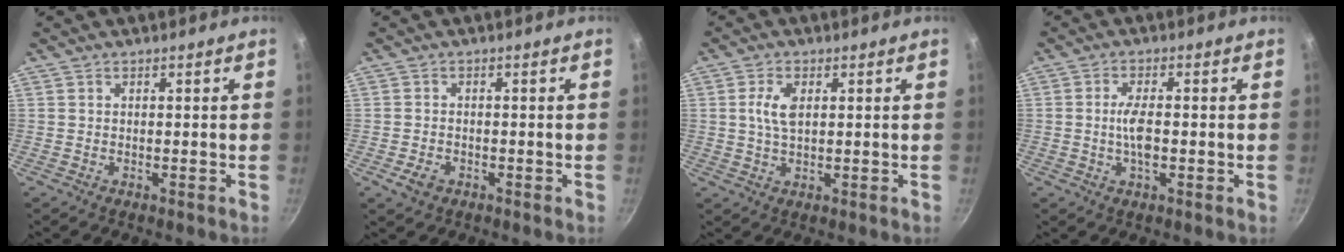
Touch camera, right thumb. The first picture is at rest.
{"total": 3.1, "force": [-1.4, 2.1, 1.7], "torque": [-0.031, 0.010, -0.025]}
{"total": 4.9, "force": [1.1, 2.7, 4.0], "torque": [-0.074, 0.000, 0.020]}
{"total": 4.9, "force": [-0.5, 1.7, 4.5], "torque": [-0.085, 0.002, -0.014]}